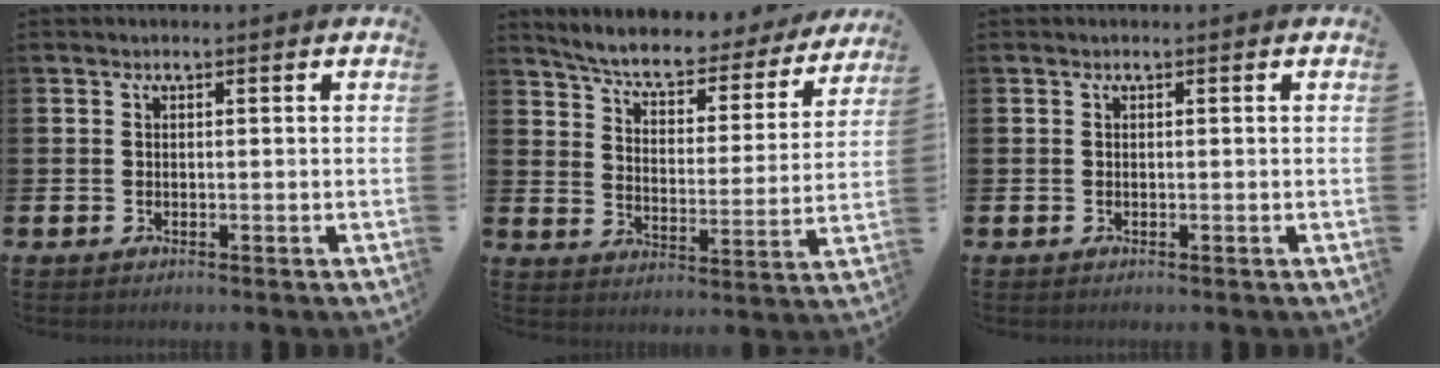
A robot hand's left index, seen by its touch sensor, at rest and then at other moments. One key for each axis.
{"total": 6.3, "fx": 5.8, "fy": 1.3, "fz": 2.2, "tx": -0.065, "ty": -0.047, "tz": 0.092}
{"total": 0.0}